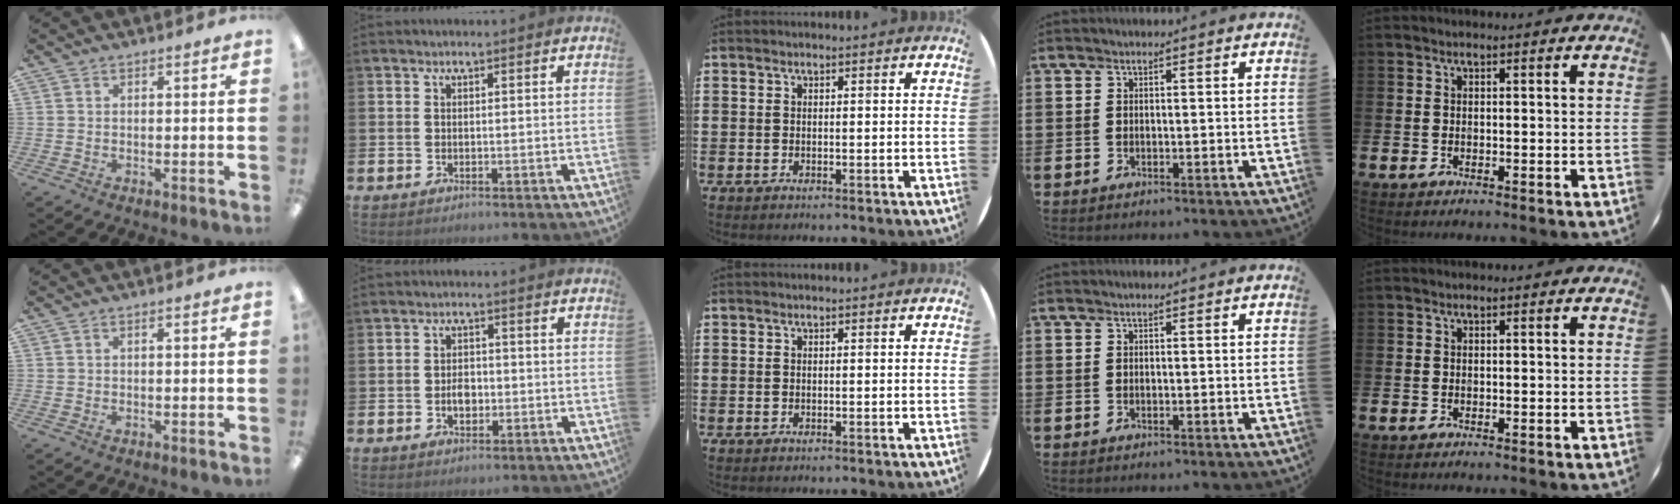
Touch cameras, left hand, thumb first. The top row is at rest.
{"thumb": {"total": 0.5, "force": [0.0, 0.4, 0.3], "torque": [-0.005, 0.004, -0.002]}, "index": {"total": 2.7, "force": [-0.6, 1.9, 1.8], "torque": [-0.015, -0.004, -0.017]}}